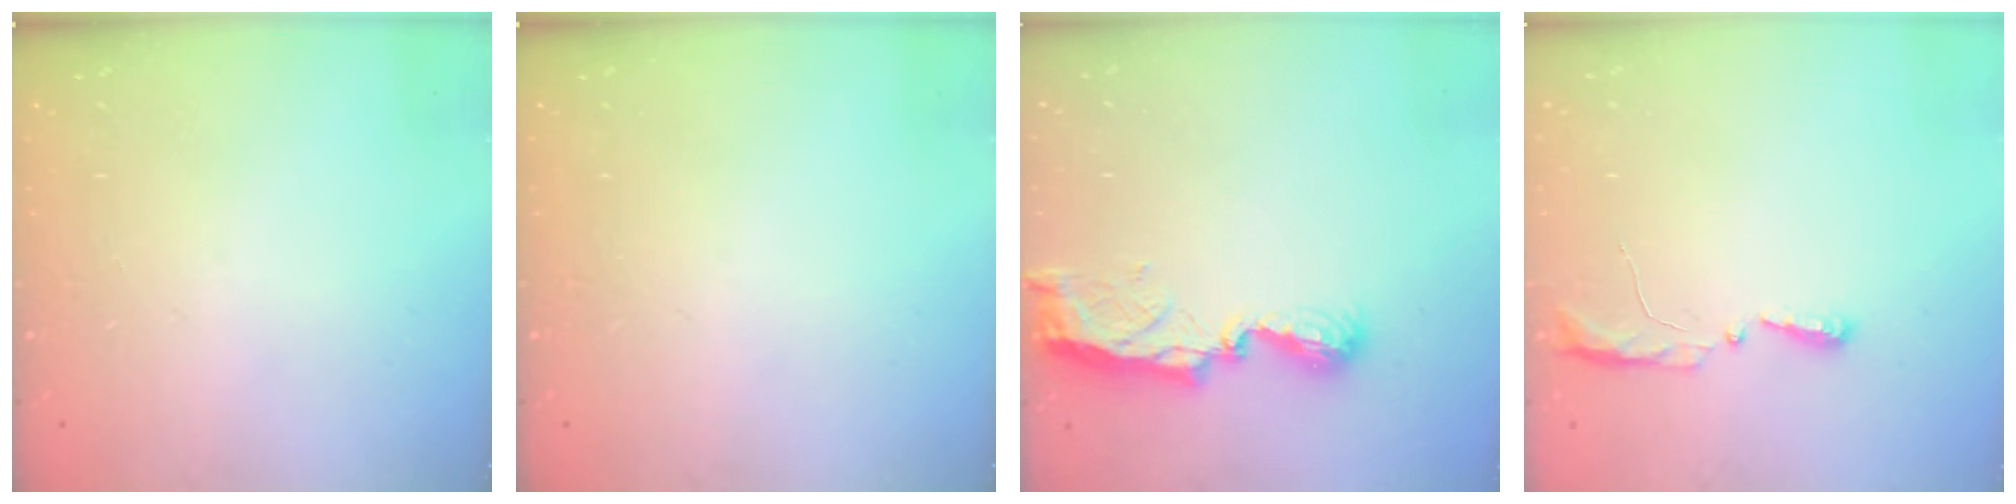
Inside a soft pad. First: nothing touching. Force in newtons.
{"total": 0.0}
{"total": 8.0, "press": 8.0, "slide": 0.1}
{"total": 8.2, "press": 5.2, "slide": 6.2}